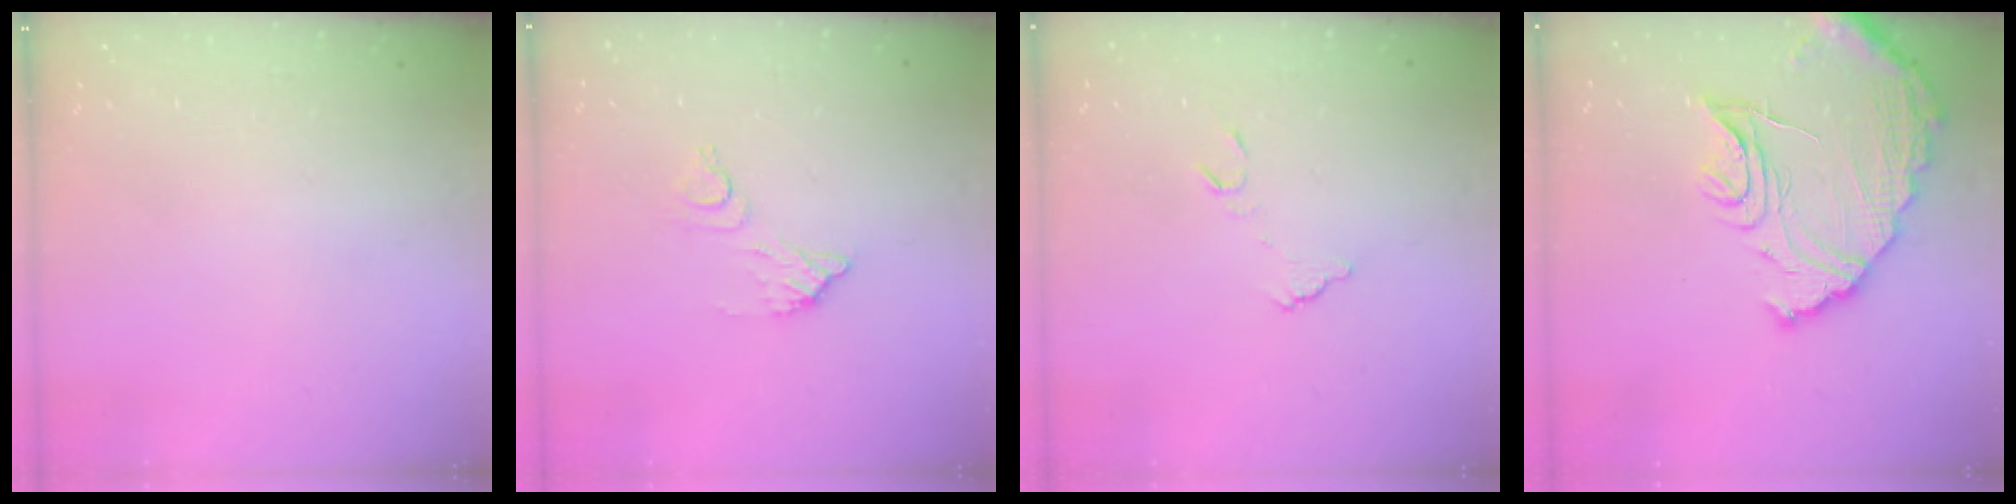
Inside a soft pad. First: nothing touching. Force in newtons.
{"total": 6.8, "press": 6.8, "slide": 0.3}
{"total": 5.4, "press": 5.4, "slide": 0.5}
{"total": 14.9, "press": 14.8, "slide": 1.2}